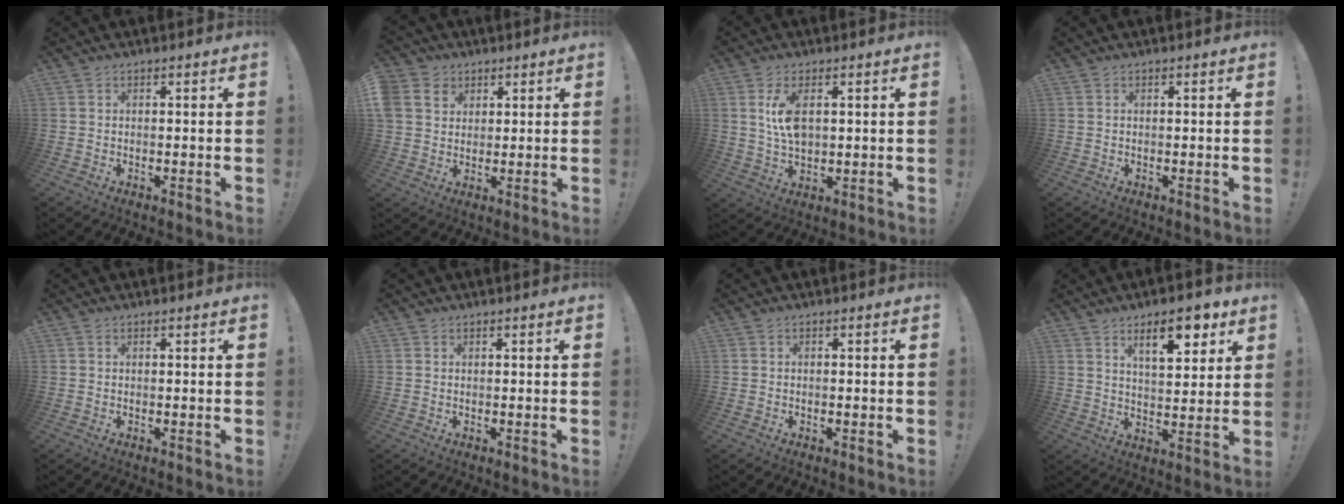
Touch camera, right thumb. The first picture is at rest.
{"total": 7.0, "force": [3.1, 5.9, 2.1], "torque": [-0.050, -0.009, 0.064]}
{"total": 7.8, "force": [1.9, 3.9, 6.5], "torque": [-0.116, -0.009, 0.028]}
{"total": 0.0}
{"total": 0.0}
{"total": 0.0}
{"total": 0.5, "force": [-0.4, 0.3, -0.1], "torque": [-0.007, 0.004, -0.006]}
{"total": 11.2, "force": [6.2, 4.2, 8.4], "torque": [-0.110, -0.025, 0.101]}